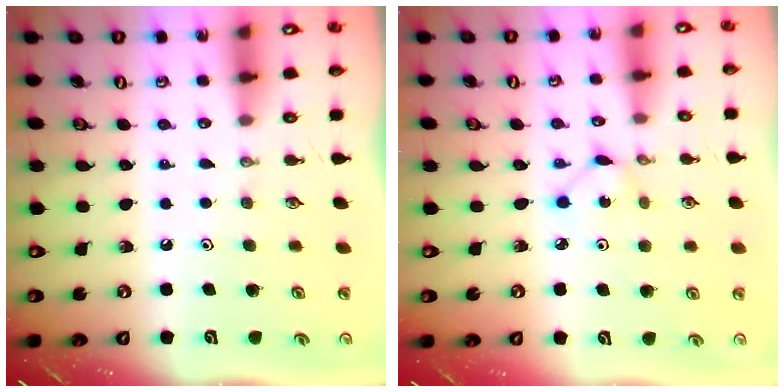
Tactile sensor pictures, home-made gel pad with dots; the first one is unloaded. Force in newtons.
{"total": 2.3, "press": 2.3, "slide": 0.3}